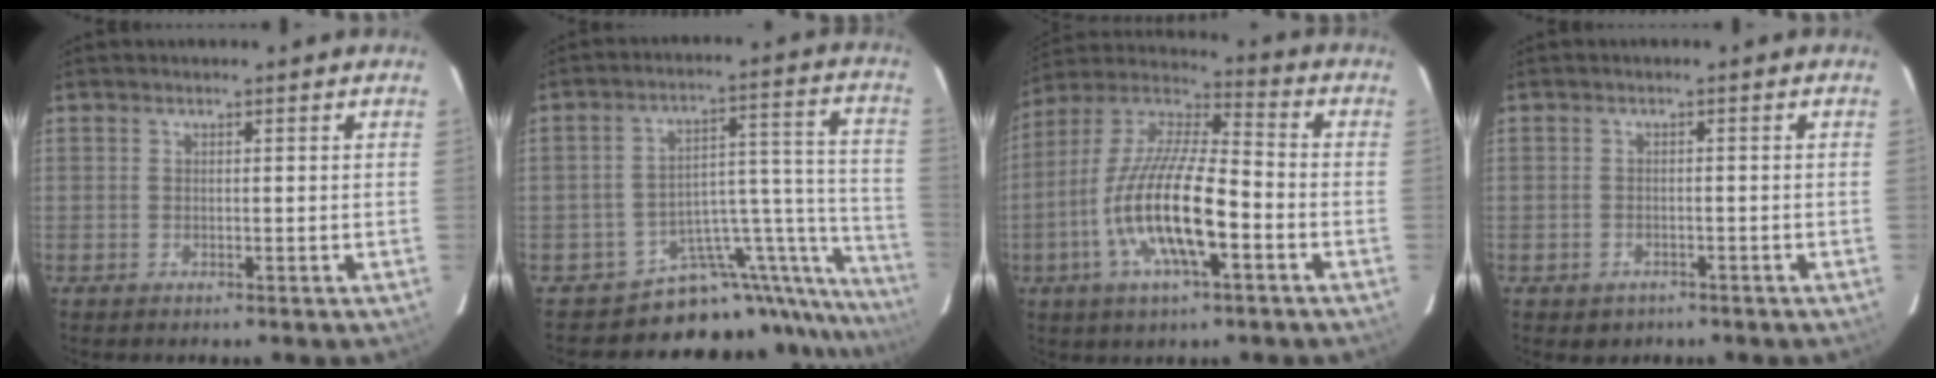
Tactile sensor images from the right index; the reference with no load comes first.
{"total": 20.5, "force": [-18.2, 7.5, 5.8], "torque": [-0.041, 0.052, -0.268]}
{"total": 17.7, "force": [-5.9, 5.0, 15.9], "torque": [-0.316, -0.011, -0.119]}
{"total": 2.4, "force": [-1.4, 2.0, 0.5], "torque": [-0.016, 0.002, -0.014]}